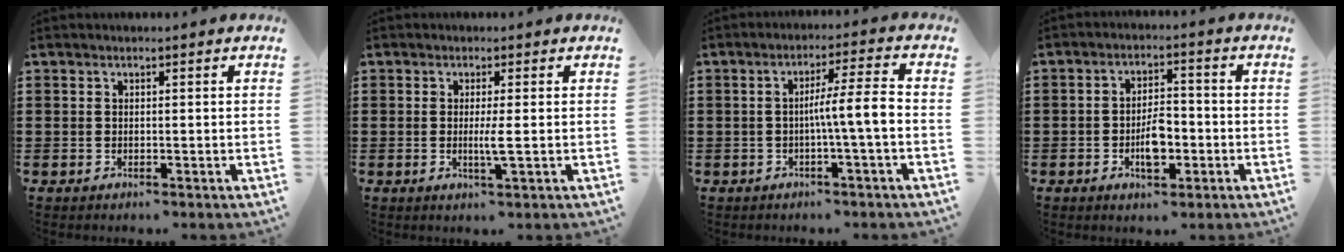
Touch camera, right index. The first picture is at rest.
{"total": 2.5, "force": [-0.2, -0.2, 2.4], "torque": [-0.044, -0.009, -0.006]}
{"total": 5.9, "force": [-1.1, -0.2, 5.8], "torque": [-0.105, 0.000, -0.026]}
{"total": 5.1, "force": [-1.7, 2.5, 4.2], "torque": [-0.079, 0.006, -0.032]}